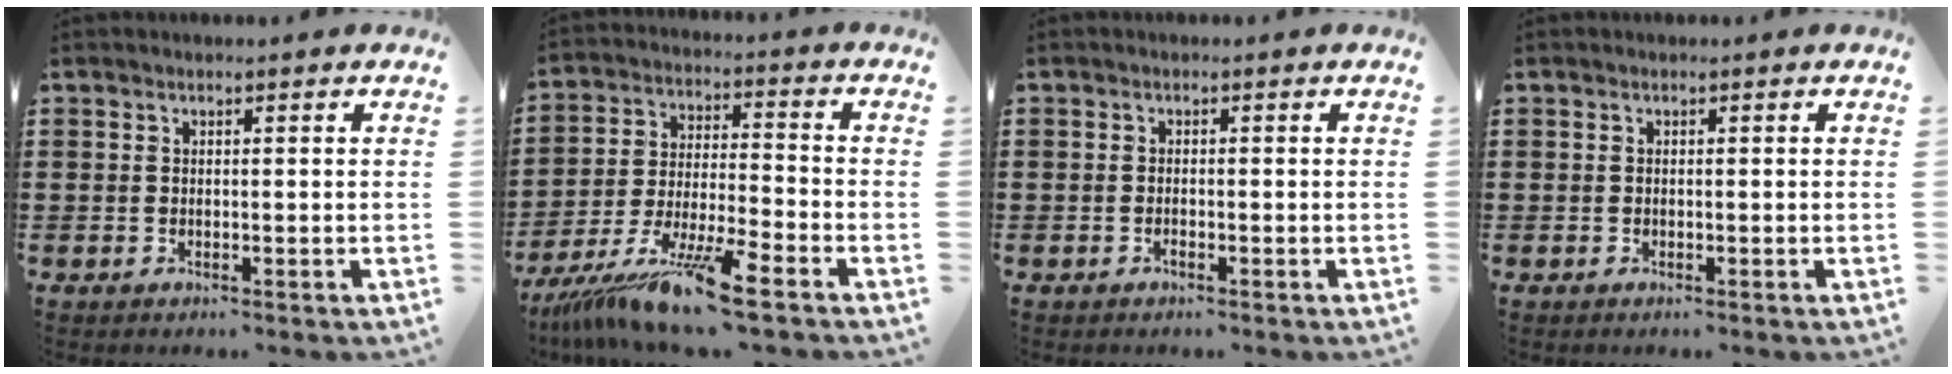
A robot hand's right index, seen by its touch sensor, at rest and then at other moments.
{"total": 12.9, "force": [-9.7, 1.0, 8.4], "torque": [-0.163, 0.009, -0.179]}
{"total": 0.6, "force": [-0.5, 0.0, 0.4], "torque": [-0.010, -0.004, -0.008]}
{"total": 0.0}